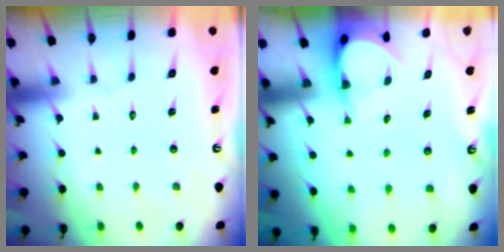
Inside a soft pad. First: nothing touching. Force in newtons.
{"total": 3.9, "press": 3.9, "slide": 0.2}